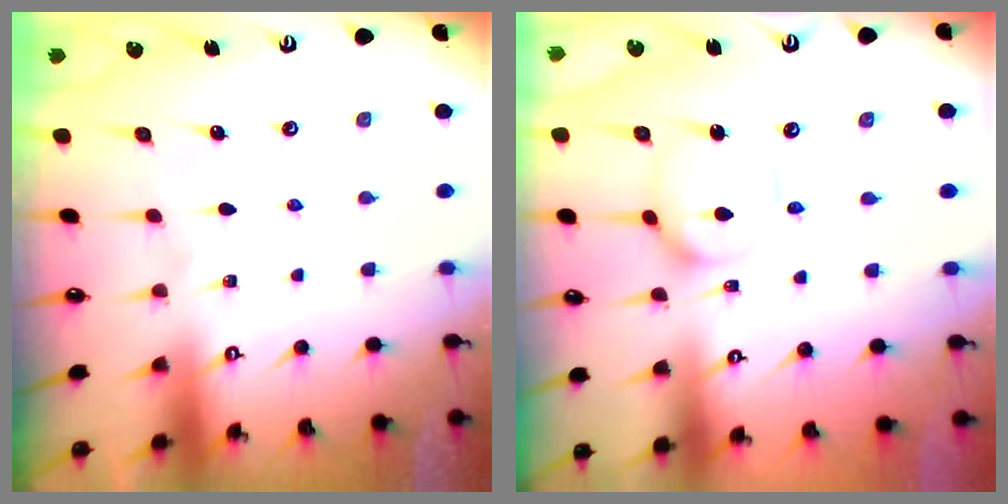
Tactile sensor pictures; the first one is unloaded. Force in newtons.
{"total": 11.8, "press": 11.7, "slide": 1.1}